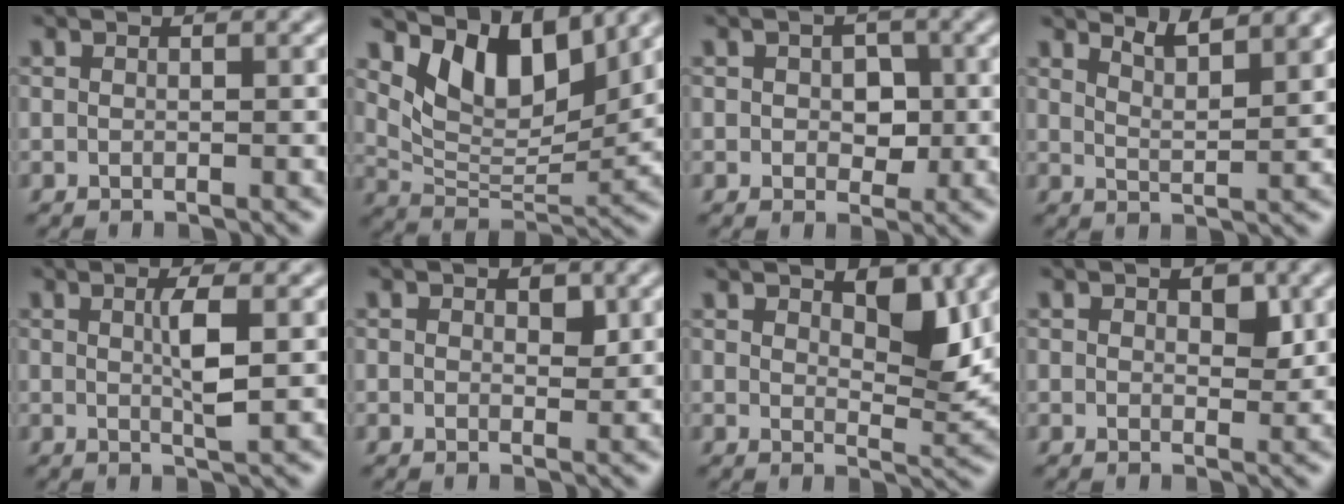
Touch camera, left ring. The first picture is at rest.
{"total": 7.7, "force": [4.8, 3.6, 4.9], "torque": [-0.085, -0.009, 0.083]}
{"total": 2.5, "force": [0.0, 1.7, 1.8], "torque": [-0.028, -0.003, -0.002]}
{"total": 3.9, "force": [3.2, 0.9, 2.0], "torque": [-0.022, 0.008, 0.039]}
{"total": 2.5, "force": [0.3, 0.3, 2.4], "torque": [-0.050, -0.001, 0.005]}
{"total": 1.3, "force": [0.4, 0.8, 0.8], "torque": [-0.009, -0.003, 0.005]}
{"total": 4.3, "force": [2.3, 1.8, 3.2], "torque": [-0.049, -0.008, 0.034]}
{"total": 1.9, "force": [0.6, 1.2, 1.4], "torque": [-0.017, -0.004, 0.010]}